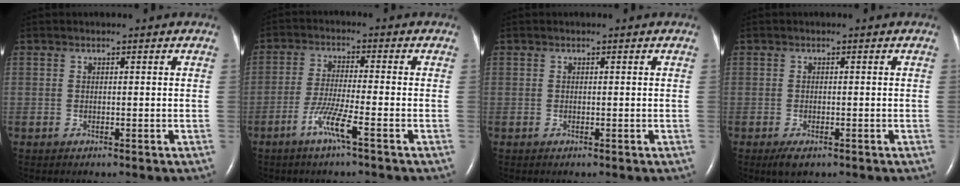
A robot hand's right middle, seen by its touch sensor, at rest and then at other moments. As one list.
[{"total": 5.4, "force": [-3.0, -0.6, 4.5], "torque": [-0.095, -0.011, -0.061]}, {"total": 0.0}, {"total": 2.1, "force": [-1.2, 0.8, 1.5], "torque": [-0.033, -0.005, -0.017]}]